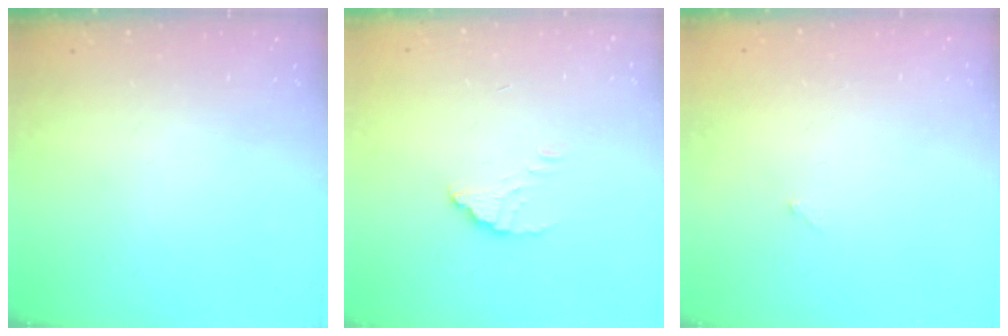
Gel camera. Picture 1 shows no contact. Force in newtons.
{"total": 2.6, "press": 2.6, "slide": 0.2}
{"total": 3.6, "press": 3.6, "slide": 0.1}